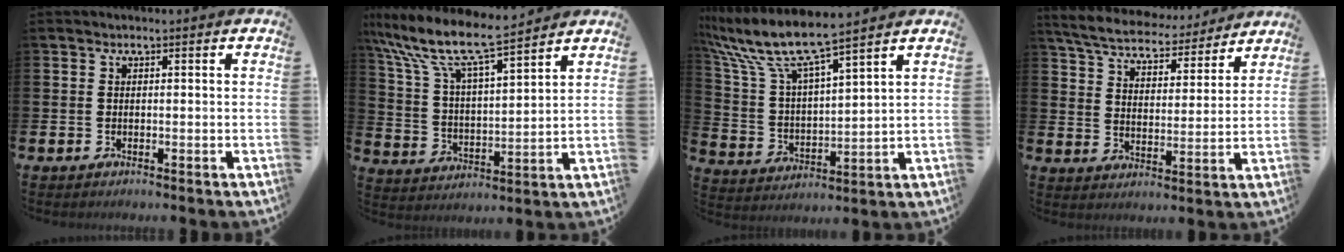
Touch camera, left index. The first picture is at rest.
{"total": 9.7, "force": [8.7, 1.4, 4.2], "torque": [-0.121, -0.051, 0.147]}
{"total": 8.4, "force": [7.6, 0.9, 3.5], "torque": [-0.105, -0.045, 0.127]}
{"total": 6.7, "force": [6.3, 1.5, 1.5], "torque": [-0.061, -0.043, 0.110]}